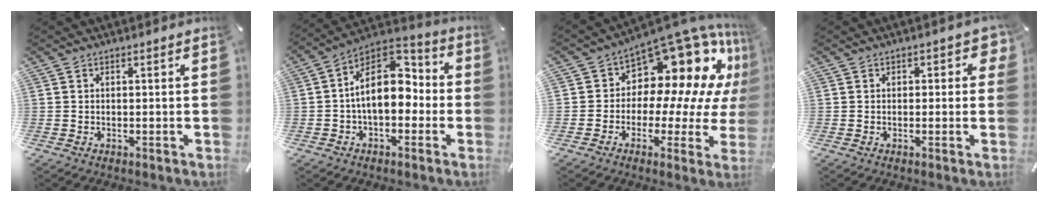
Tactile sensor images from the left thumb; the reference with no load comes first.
{"total": 14.8, "force": [0.9, 9.5, 11.3], "torque": [-0.180, -0.005, 0.013]}
{"total": 15.5, "force": [8.8, 9.0, 9.2], "torque": [-0.133, -0.090, 0.148]}
{"total": 2.2, "force": [0.3, 1.6, 1.5], "torque": [-0.005, -0.001, -0.001]}